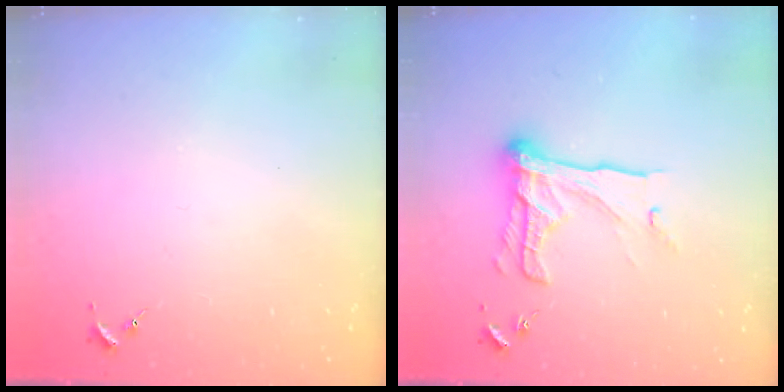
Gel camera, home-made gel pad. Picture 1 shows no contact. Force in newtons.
{"total": 17.9, "press": 17.9, "slide": 1.4}